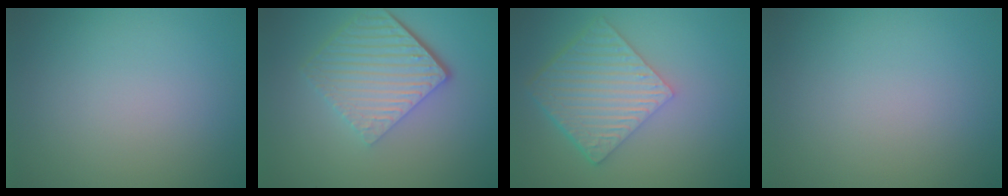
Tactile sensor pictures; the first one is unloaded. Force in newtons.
{"total": 6.3, "press": 4.2, "slide": 4.7}
{"total": 6.7, "press": 4.8, "slide": 4.7}
{"total": 0.0}